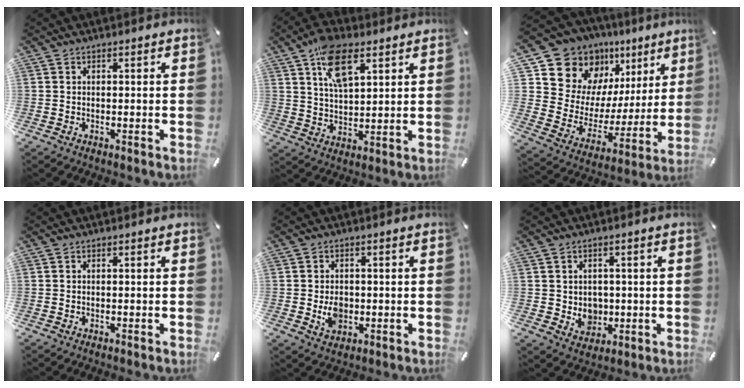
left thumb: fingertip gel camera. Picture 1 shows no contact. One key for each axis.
{"total": 11.3, "fx": 6.2, "fy": 5.3, "fz": 7.8, "tx": -0.140, "ty": -0.013, "tz": 0.112}
{"total": 17.9, "fx": 12.1, "fy": 12.1, "fz": 5.5, "tx": -0.091, "ty": -0.096, "tz": 0.224}
{"total": 0.0}
{"total": 5.2, "fx": -0.7, "fy": 4.1, "fz": 3.0, "tx": -0.043, "ty": -0.001, "tz": -0.012}
{"total": 5.4, "fx": -0.1, "fy": 5.0, "fz": 1.9, "tx": -0.025, "ty": -0.001, "tz": -0.002}